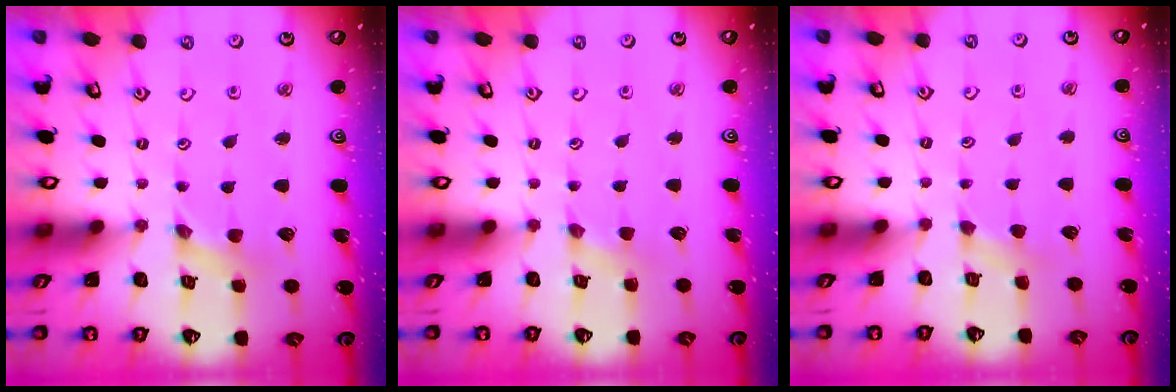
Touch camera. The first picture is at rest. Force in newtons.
{"total": 1.8, "press": 1.8, "slide": 0.3}
{"total": 3.0, "press": 3.0, "slide": 0.4}